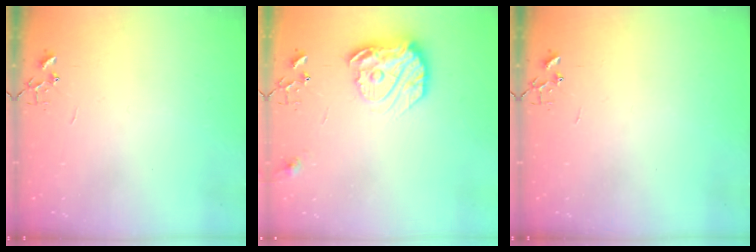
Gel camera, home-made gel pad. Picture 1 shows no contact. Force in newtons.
{"total": 17.2, "press": 17.1, "slide": 1.7}
{"total": 0.0}